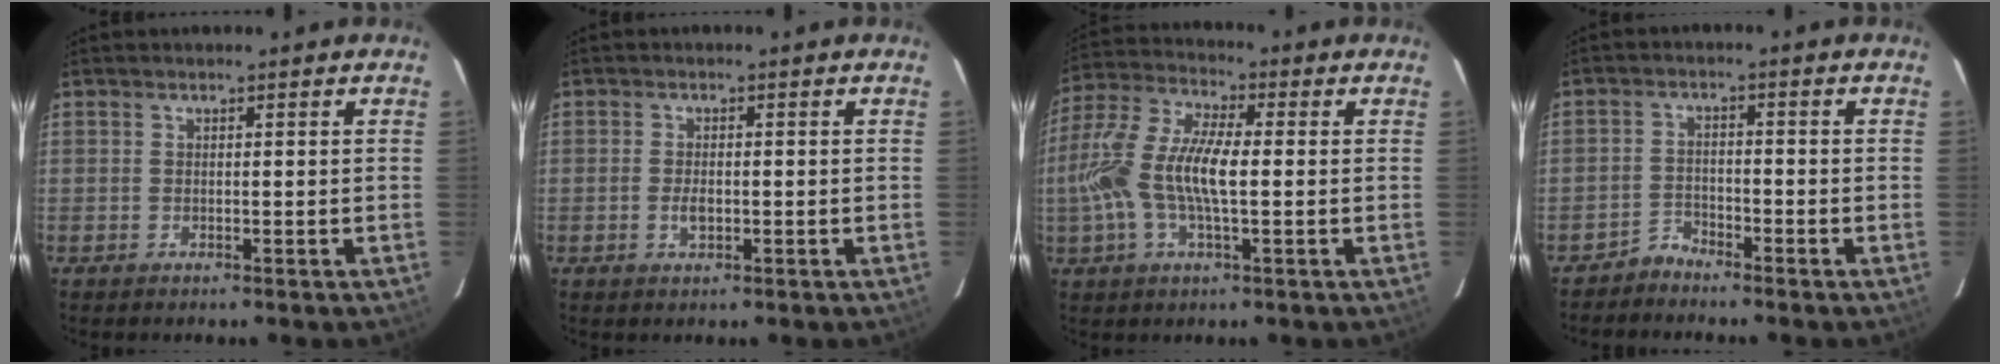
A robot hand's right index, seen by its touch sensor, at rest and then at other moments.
{"total": 2.4, "force": [-0.6, 1.2, 1.9], "torque": [-0.037, -0.001, -0.011]}
{"total": 14.3, "force": [-1.2, 4.6, 13.5], "torque": [-0.282, 0.007, -0.028]}
{"total": 2.6, "force": [-2.5, 0.8, -0.5], "torque": [0.011, 0.006, -0.050]}